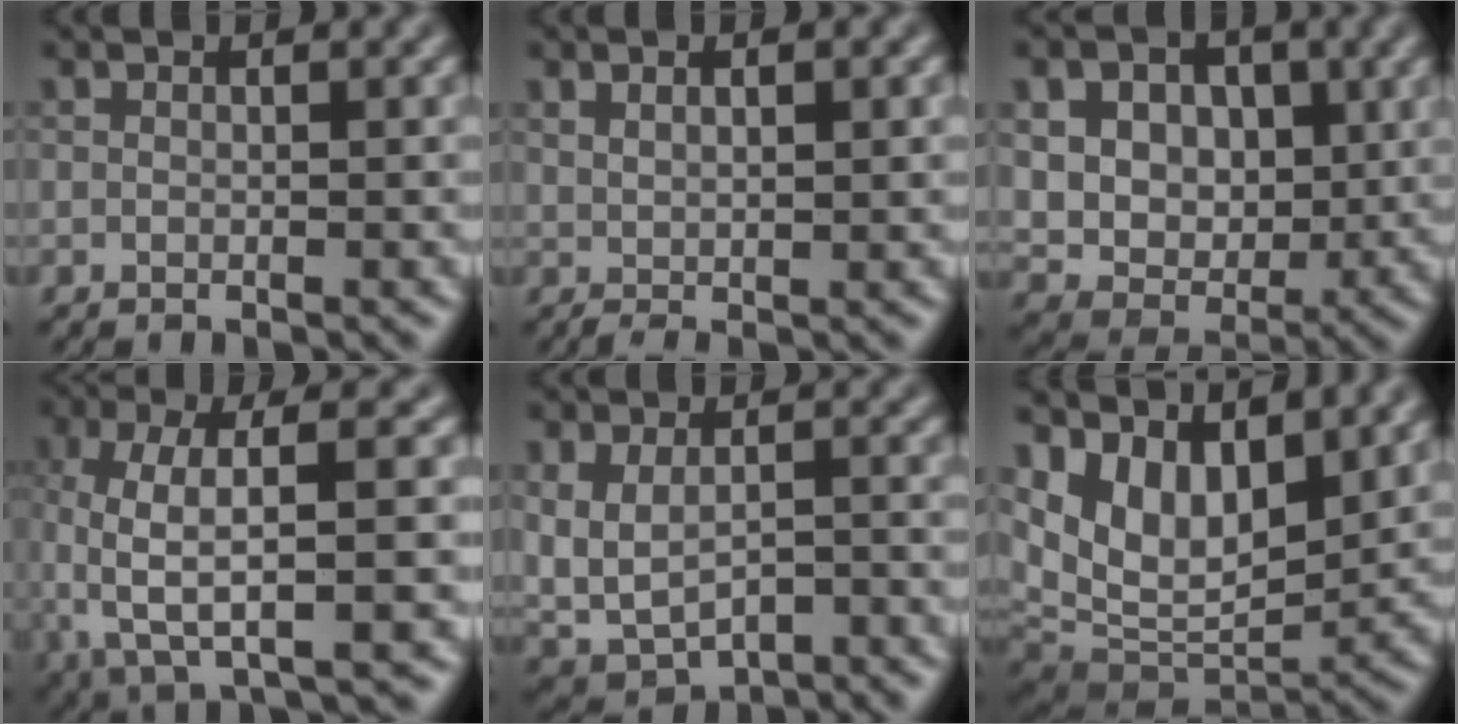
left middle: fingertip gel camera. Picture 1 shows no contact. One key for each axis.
{"total": 1.9, "fx": 0.6, "fy": 0.5, "fz": 1.7, "tx": -0.032, "ty": -0.002, "tz": 0.015}
{"total": 11.1, "fx": 3.8, "fy": 8.5, "fz": 6.0, "tx": -0.102, "ty": 0.014, "tz": 0.068}
{"total": 8.4, "fx": -0.3, "fy": 2.8, "fz": 8.0, "tx": -0.147, "ty": 0.006, "tz": -0.013}
{"total": 5.6, "fx": -0.8, "fy": 3.8, "fz": 3.9, "tx": -0.077, "ty": -0.020, "tz": -0.002}
{"total": 9.7, "fx": 4.2, "fy": 5.5, "fz": 6.8, "tx": -0.125, "ty": -0.010, "tz": 0.078}